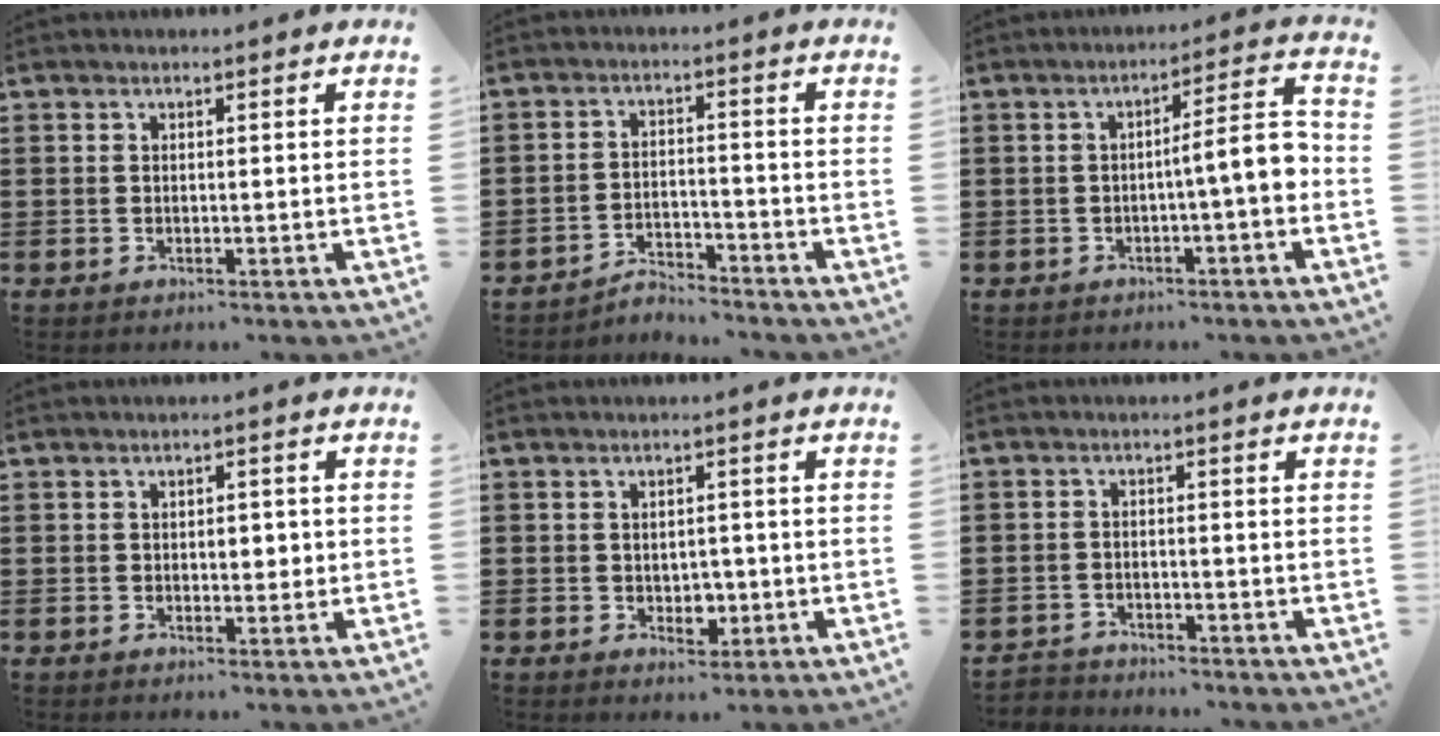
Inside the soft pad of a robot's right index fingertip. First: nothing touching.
{"total": 3.6, "force": [-3.5, 0.4, 0.2], "torque": [-0.011, 0.004, -0.075]}
{"total": 7.3, "force": [-0.8, 1.0, 7.2], "torque": [-0.112, -0.003, -0.020]}
{"total": 2.4, "force": [0.0, 1.4, 2.0], "torque": [-0.031, 0.002, -0.003]}
{"total": 2.7, "force": [-0.3, 2.0, 1.8], "torque": [-0.031, 0.002, -0.010]}
{"total": 2.1, "force": [-2.0, 0.5, -0.3], "torque": [-0.002, 0.003, -0.047]}